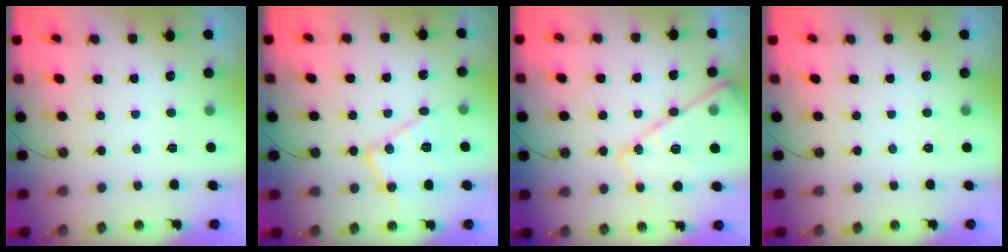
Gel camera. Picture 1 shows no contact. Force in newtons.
{"total": 14.1, "press": 14.1, "slide": 0.7}
{"total": 17.0, "press": 17.0, "slide": 1.3}
{"total": 0.0}